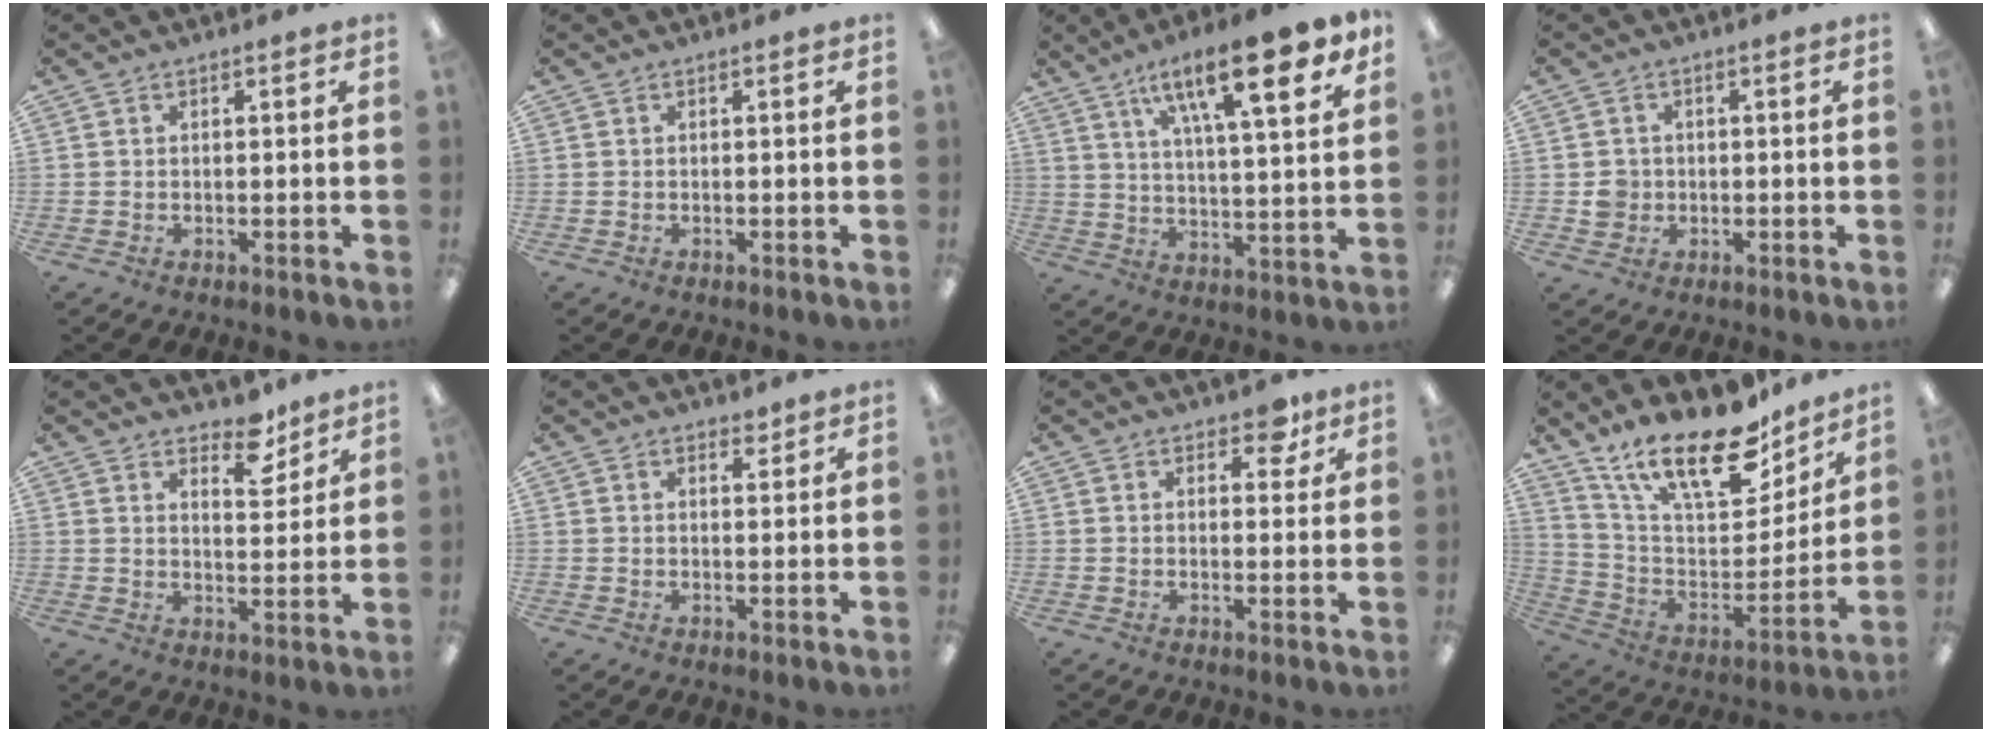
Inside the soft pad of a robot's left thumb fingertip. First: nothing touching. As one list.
[{"total": 0.0}, {"total": 18.1, "force": [11.5, 4.6, 13.2], "torque": [-0.203, -0.056, 0.177]}, {"total": 3.4, "force": [-0.3, 3.3, 0.8], "torque": [-0.009, 0.002, -0.008]}, {"total": 7.2, "force": [5.9, 3.2, 2.8], "torque": [-0.014, -0.042, 0.099]}, {"total": 2.1, "force": [1.8, 0.9, 0.7], "torque": [0.001, -0.007, 0.029]}, {"total": 4.9, "force": [3.1, 2.9, 2.5], "torque": [-0.016, -0.009, 0.049]}, {"total": 22.7, "force": [16.9, 8.5, 12.6], "torque": [-0.207, -0.111, 0.293]}]